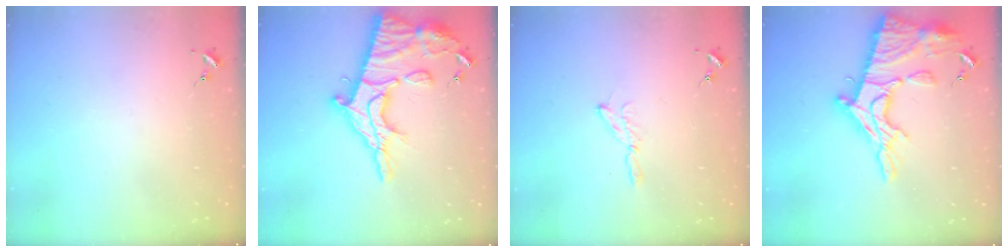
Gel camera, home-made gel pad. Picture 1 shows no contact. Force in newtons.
{"total": 24.8, "press": 24.7, "slide": 2.4}
{"total": 6.0, "press": 5.9, "slide": 0.8}
{"total": 24.8, "press": 24.7, "slide": 2.3}